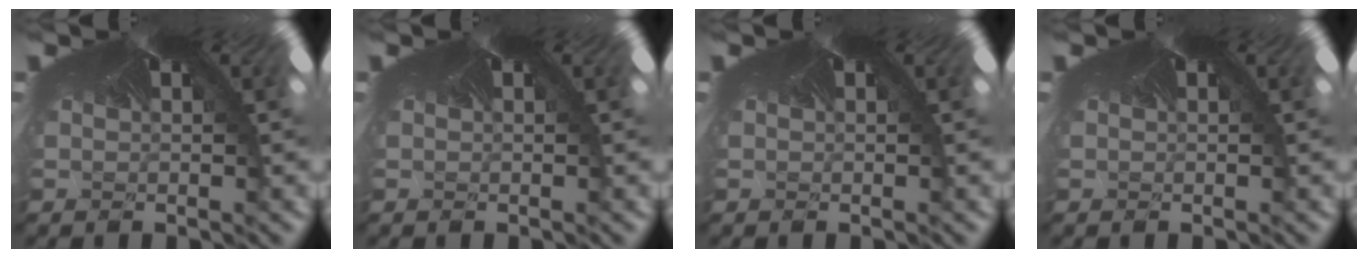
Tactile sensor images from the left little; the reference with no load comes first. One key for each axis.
{"total": 0.0}
{"total": 0.0}
{"total": 0.0}